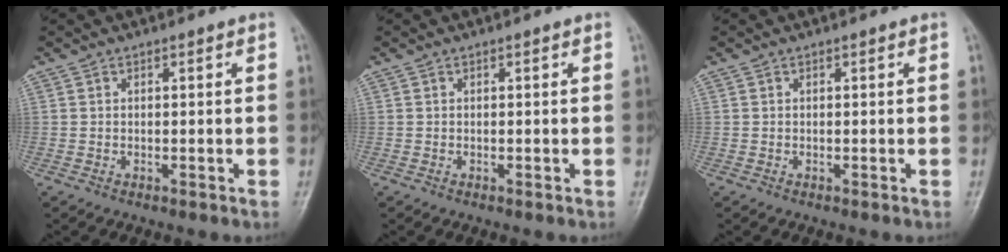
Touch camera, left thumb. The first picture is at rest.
{"total": 0.0}
{"total": 0.0}